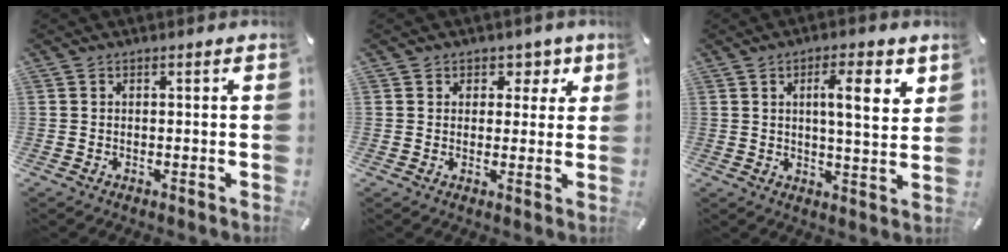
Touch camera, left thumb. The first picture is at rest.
{"total": 4.7, "force": [1.8, 4.1, 1.4], "torque": [0.008, -0.008, 0.023]}
{"total": 9.5, "force": [3.4, 2.5, 8.5], "torque": [-0.132, -0.010, 0.047]}